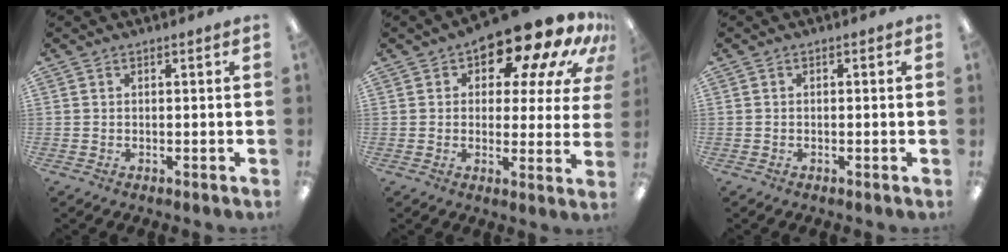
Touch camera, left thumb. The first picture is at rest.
{"total": 15.0, "force": [10.6, 5.8, 9.0], "torque": [-0.139, -0.072, 0.174]}
{"total": 0.6, "force": [-0.5, 0.2, 0.3], "torque": [-0.006, -0.001, -0.010]}